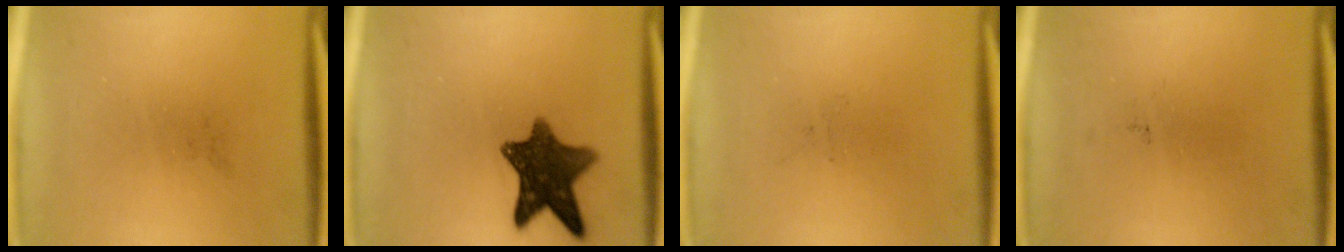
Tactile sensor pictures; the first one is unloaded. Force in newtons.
{"total": 10.9}
{"total": 0.0}
{"total": 0.0}